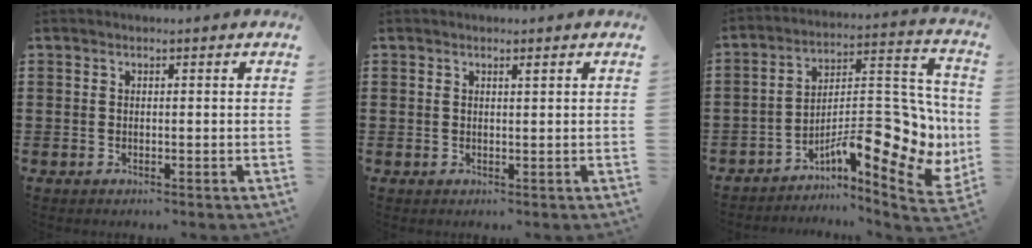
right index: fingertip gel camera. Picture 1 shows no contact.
{"total": 0.6, "force": [0.4, 0.1, 0.5], "torque": [-0.009, 0.000, 0.008]}
{"total": 13.9, "force": [-5.0, 5.4, 11.8], "torque": [-0.150, -0.013, -0.081]}